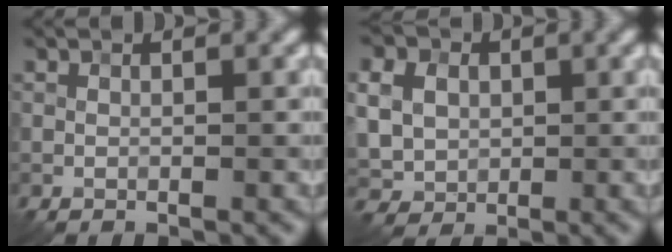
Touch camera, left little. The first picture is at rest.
{"total": 8.7, "force": [2.4, 7.2, 4.2], "torque": [-0.101, 0.022, 0.031]}